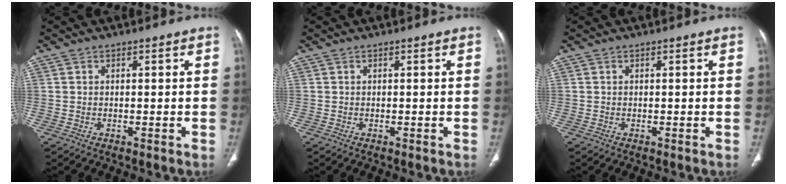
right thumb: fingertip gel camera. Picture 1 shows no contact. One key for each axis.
{"total": 0.0}
{"total": 0.0}